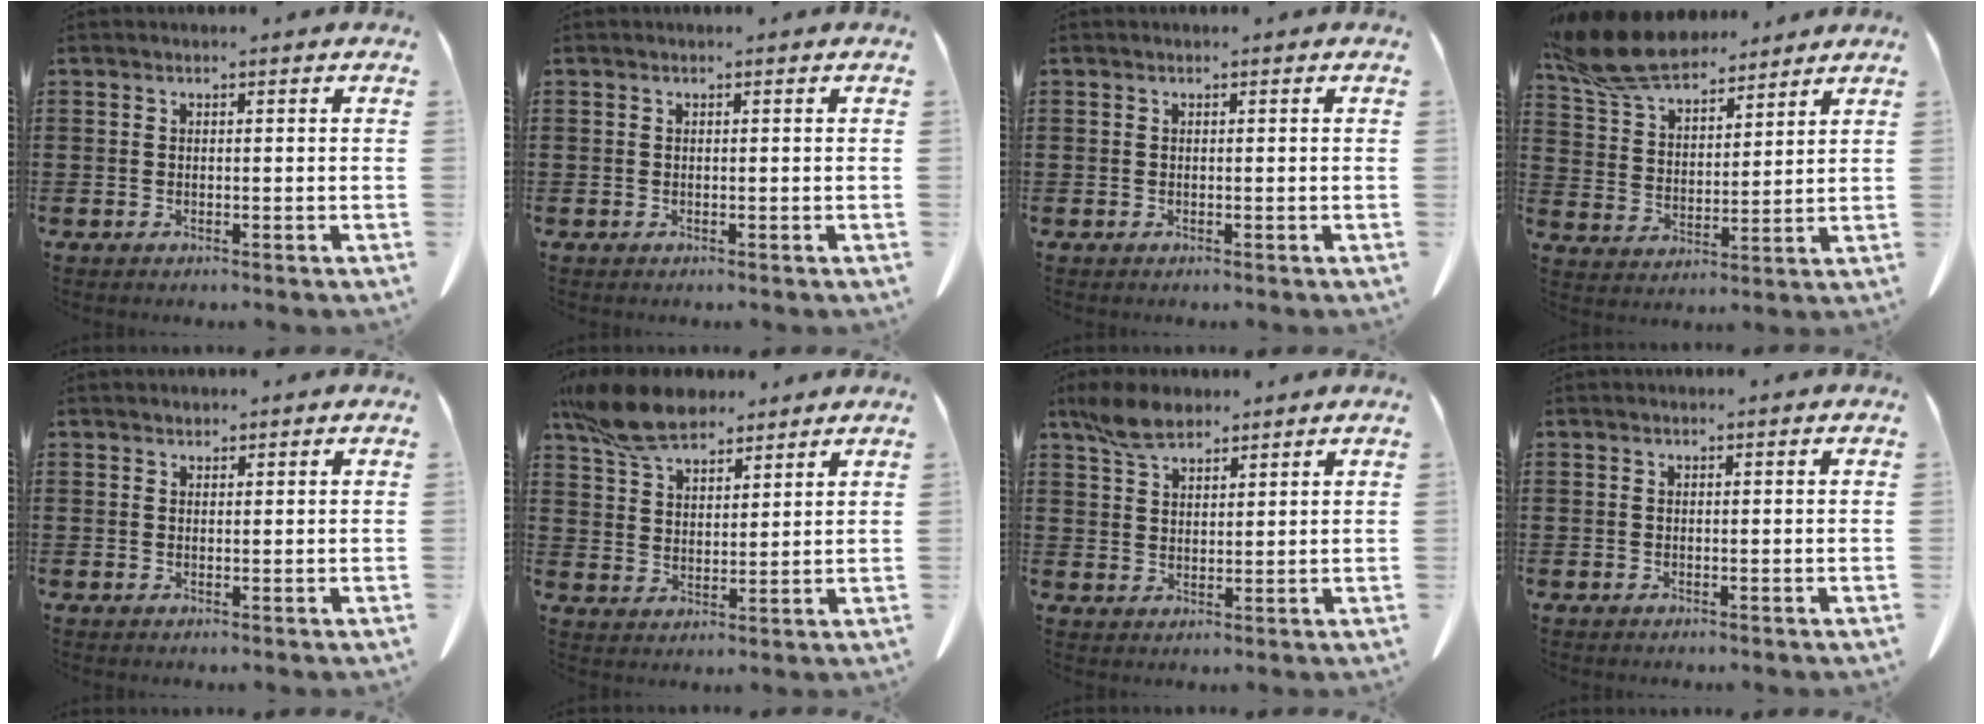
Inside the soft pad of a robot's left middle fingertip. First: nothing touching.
{"total": 0.0}
{"total": 0.0}
{"total": 10.8, "force": [9.5, 2.9, 4.3], "torque": [-0.121, -0.033, 0.180]}
{"total": 1.0, "force": [0.9, 0.3, 0.1], "torque": [-0.005, -0.002, 0.020]}
{"total": 10.0, "force": [8.2, 3.6, 4.5], "torque": [-0.116, -0.013, 0.157]}
{"total": 5.7, "force": [4.4, 2.6, 2.5], "torque": [-0.064, 0.000, 0.085]}
{"total": 0.0}